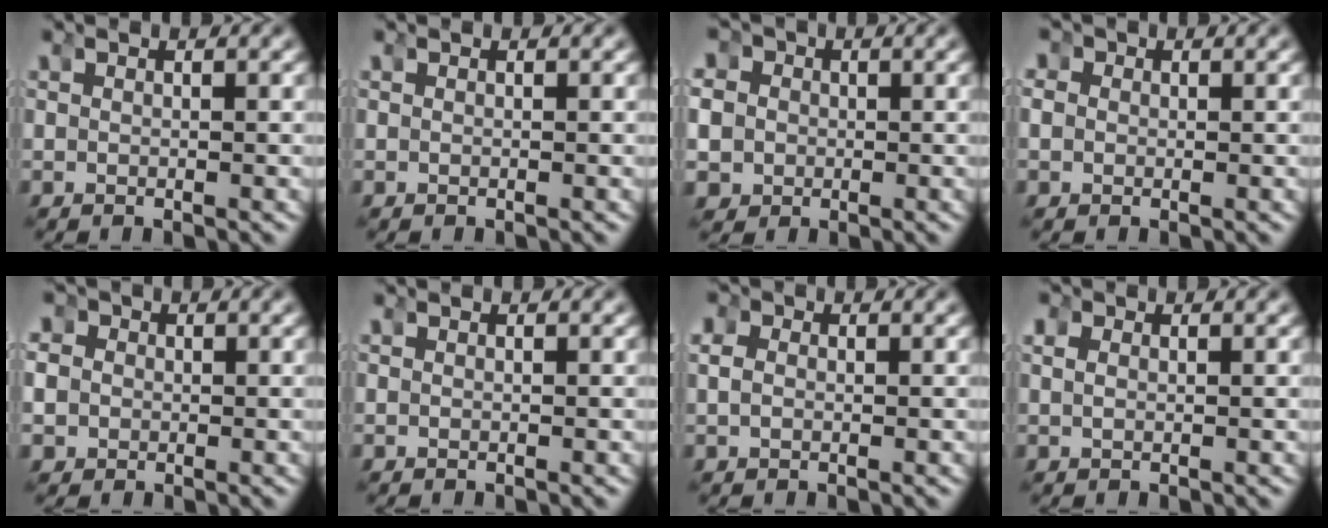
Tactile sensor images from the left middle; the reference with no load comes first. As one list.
[{"total": 0.0}, {"total": 6.7, "force": [-0.1, 6.3, 2.5], "torque": [-0.076, -0.013, -0.011]}, {"total": 2.5, "force": [0.1, 2.3, 0.8], "torque": [-0.032, -0.003, -0.002]}, {"total": 4.7, "force": [-0.1, 4.4, 1.6], "torque": [-0.056, -0.006, -0.008]}, {"total": 0.0}, {"total": 2.4, "force": [0.1, 2.2, 1.1], "torque": [-0.038, -0.006, 0.002]}, {"total": 1.7, "force": [0.4, 1.4, 0.8], "torque": [-0.028, -0.007, 0.011]}]